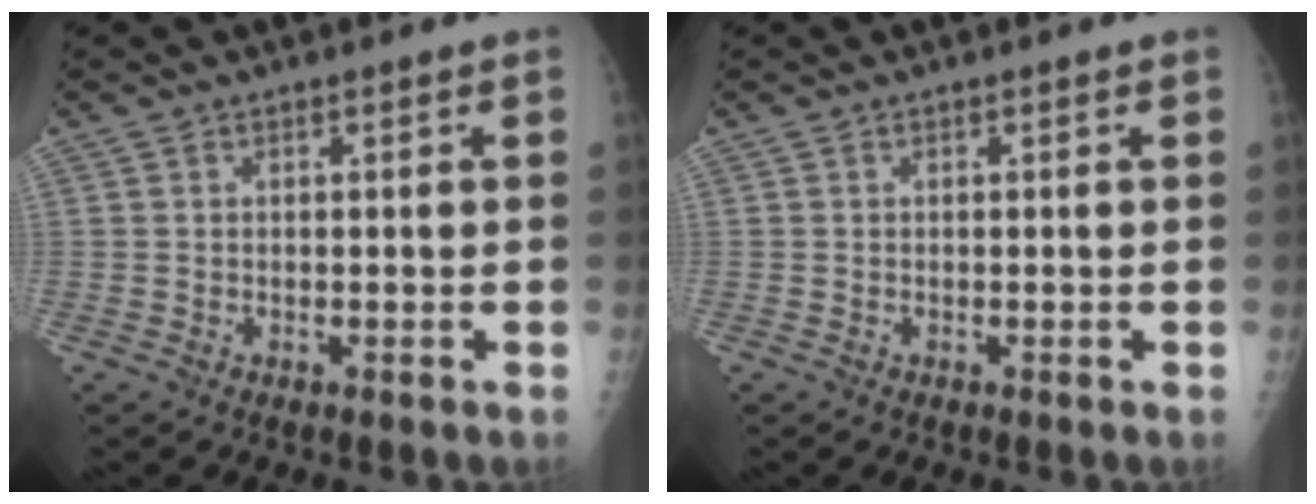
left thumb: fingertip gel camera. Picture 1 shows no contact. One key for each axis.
{"total": 0.0}